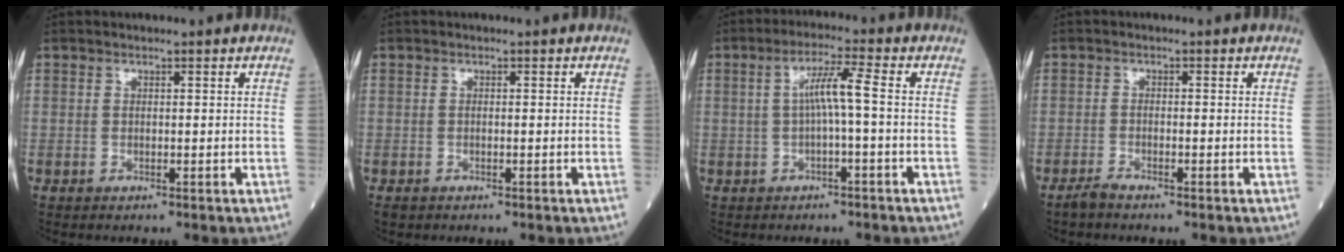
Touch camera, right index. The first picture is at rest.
{"total": 0.7, "force": [-0.3, 0.3, 0.6], "torque": [-0.012, -0.001, -0.003]}
{"total": 4.8, "force": [-0.2, -0.3, 4.8], "torque": [-0.085, 0.017, -0.001]}
{"total": 1.8, "force": [-1.5, 0.1, 0.9], "torque": [-0.025, -0.004, -0.031]}